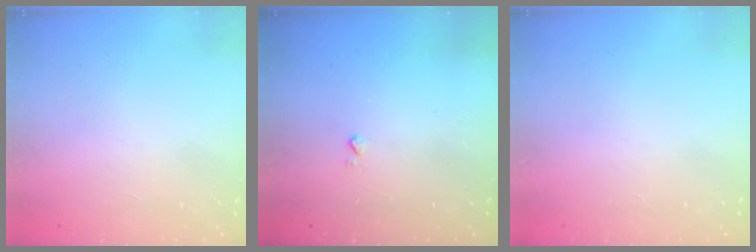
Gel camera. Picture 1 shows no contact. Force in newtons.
{"total": 2.5, "press": 2.4, "slide": 0.5}
{"total": 0.0}